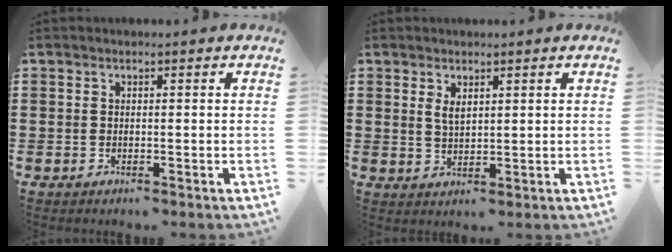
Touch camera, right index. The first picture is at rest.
{"total": 2.2, "force": [1.2, 1.1, 1.5], "torque": [-0.033, 0.003, 0.021]}